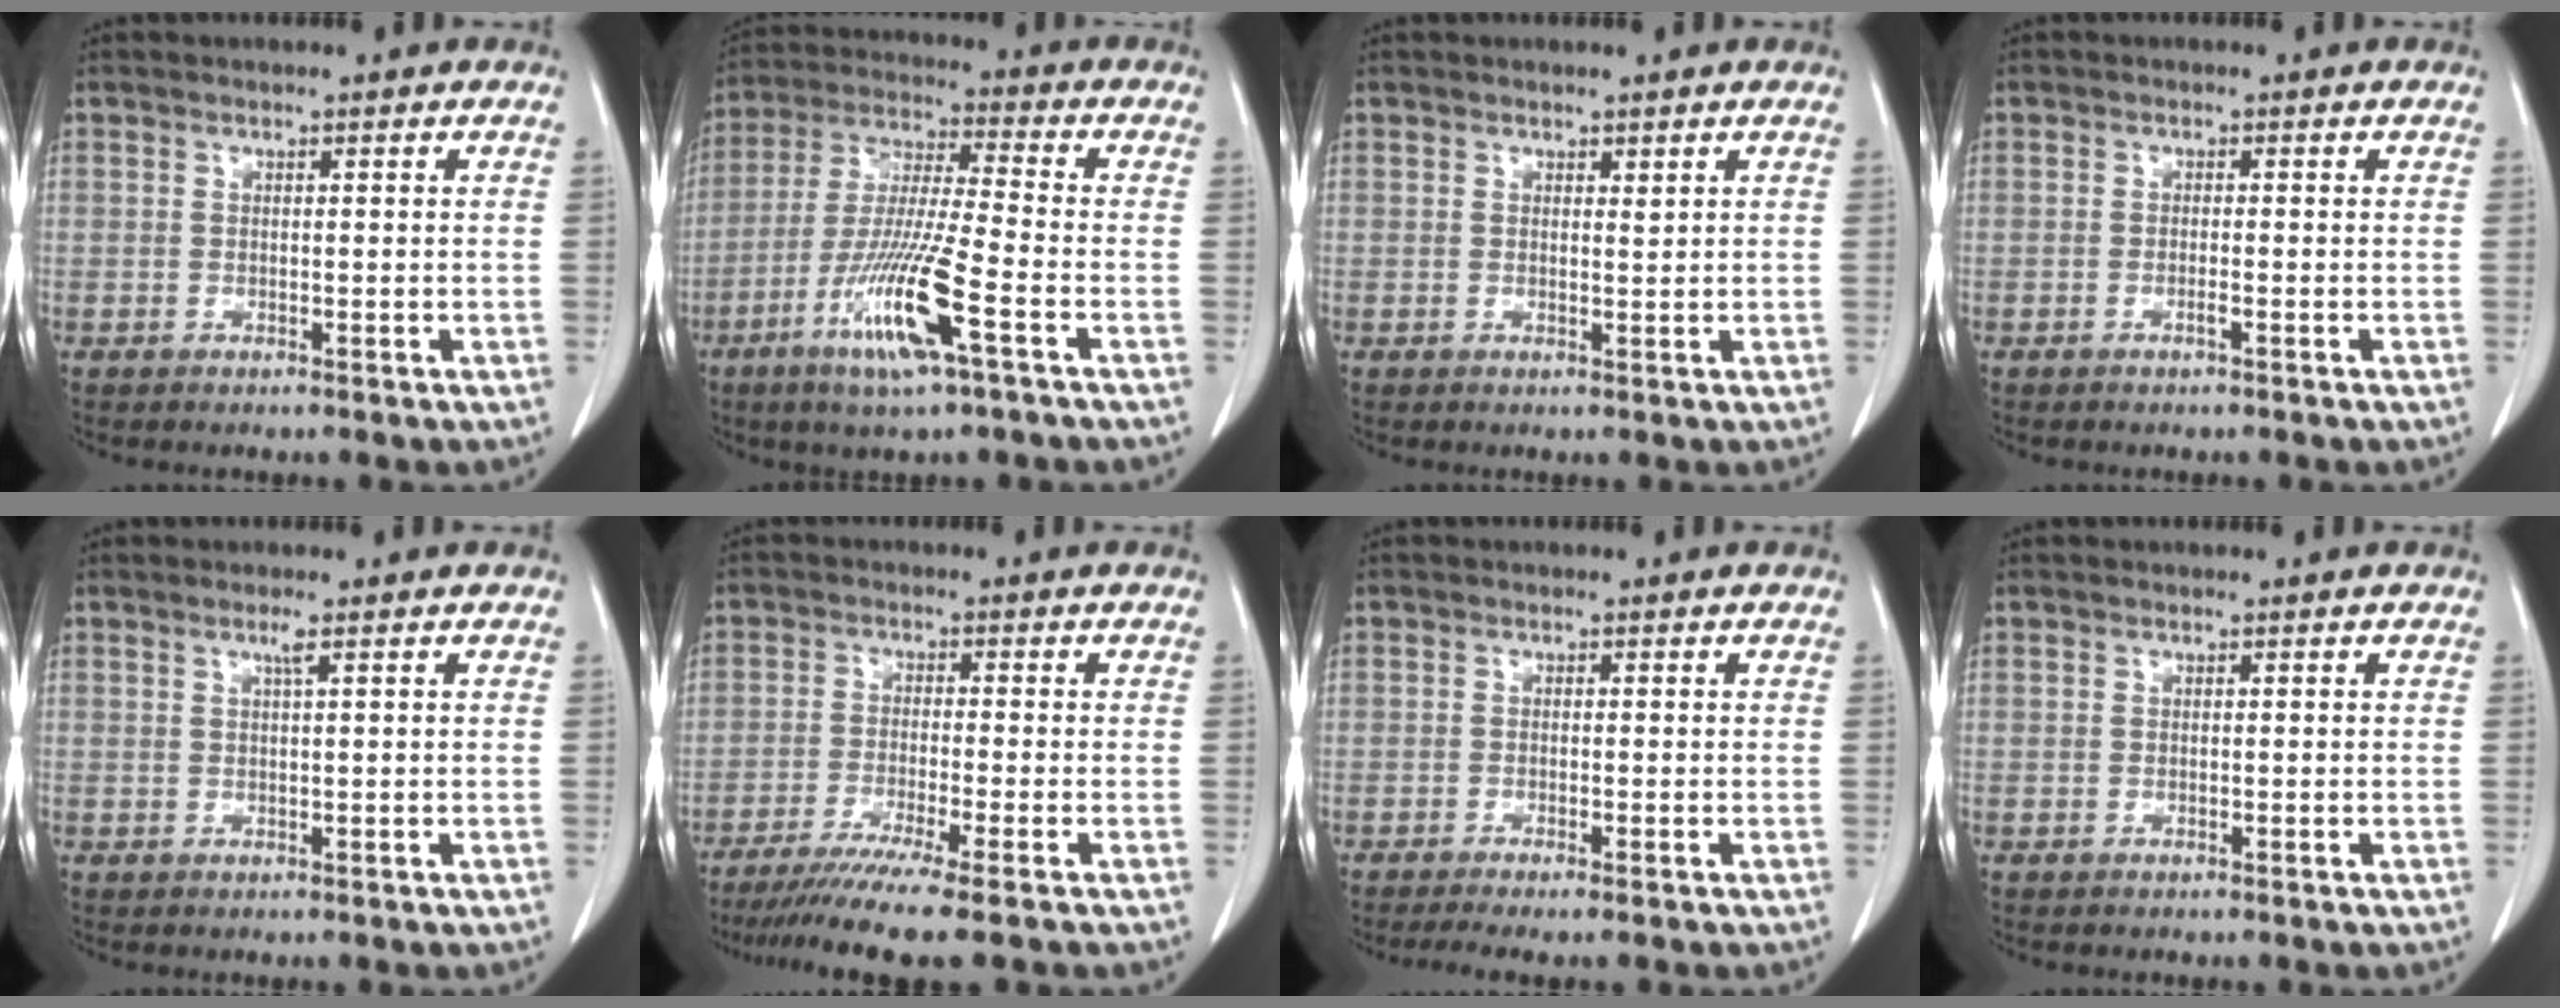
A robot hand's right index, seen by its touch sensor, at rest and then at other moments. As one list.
[{"total": 13.3, "force": [-5.9, 0.2, 12.0], "torque": [-0.239, -0.021, -0.109]}, {"total": 0.6, "force": [0.5, 0.2, 0.4], "torque": [-0.008, -0.005, 0.007]}, {"total": 0.7, "force": [-0.3, -0.1, 0.6], "torque": [-0.008, 0.002, -0.003]}, {"total": 1.2, "force": [0.6, -0.2, 1.0], "torque": [-0.023, 0.000, 0.014]}, {"total": 10.1, "force": [-8.0, -1.4, 5.9], "torque": [-0.080, -0.032, -0.125]}, {"total": 5.3, "force": [-4.2, -0.1, 3.2], "torque": [-0.049, -0.009, -0.067]}, {"total": 0.0}]